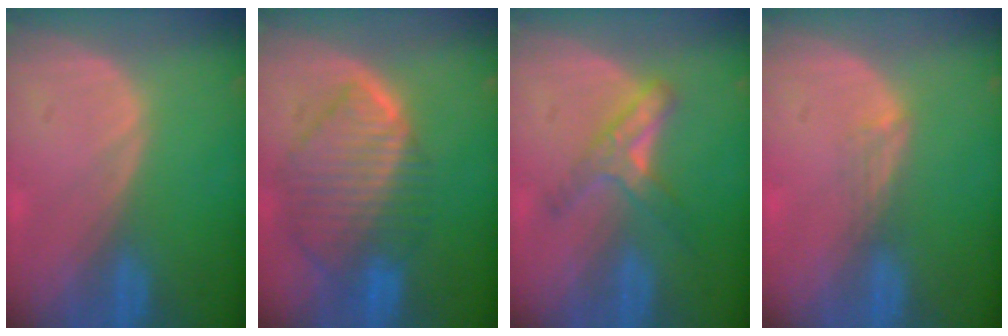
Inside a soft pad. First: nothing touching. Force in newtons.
{"total": 10.3, "press": 8.8, "slide": 5.3}
{"total": 5.1, "press": 5.0, "slide": 0.9}
{"total": 1.8, "press": 1.3, "slide": 1.2}